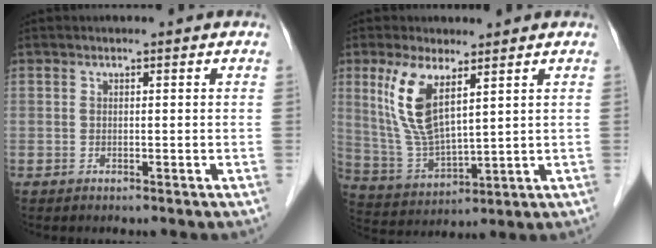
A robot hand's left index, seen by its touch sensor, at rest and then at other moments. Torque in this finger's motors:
{"motor_torque": [1.10, -1.04, 0.77, 0.14]}